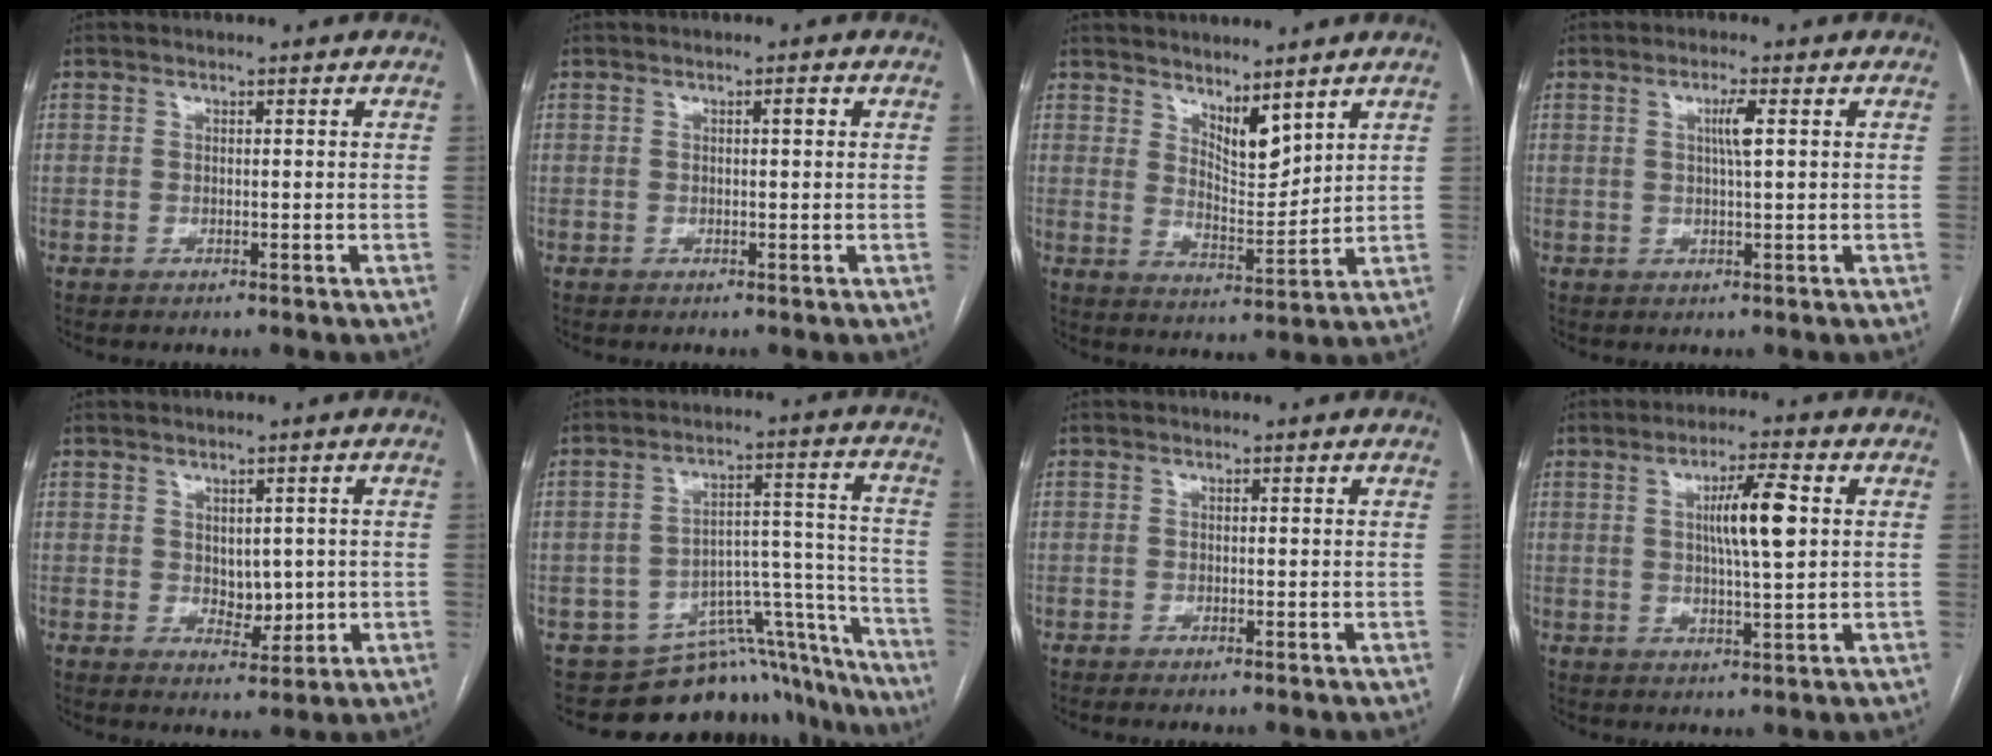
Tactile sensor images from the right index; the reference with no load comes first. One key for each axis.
{"total": 0.9, "fx": 0.2, "fy": 0.1, "fz": 0.9, "tx": -0.013, "ty": 0.003, "tz": 0.002}
{"total": 6.2, "fx": 4.8, "fy": 1.7, "fz": 3.6, "tx": -0.065, "ty": -0.015, "tz": 0.094}
{"total": 3.0, "fx": 0.8, "fy": -0.1, "fz": 2.9, "tx": -0.052, "ty": -0.001, "tz": 0.013}
{"total": 4.1, "fx": 0.3, "fy": 2.6, "fz": 3.1, "tx": -0.040, "ty": -0.002, "tz": 0.016}
{"total": 17.0, "fx": -14.8, "fy": 7.4, "fz": 3.9, "tx": -0.009, "ty": 0.092, "tz": -0.190}
{"total": 0.9, "fx": -0.8, "fy": -0.1, "fz": 0.5, "tx": -0.006, "ty": 0.000, "tz": -0.012}
{"total": 7.6, "fx": 1.5, "fy": 0.6, "fz": 7.5, "tx": -0.127, "ty": 0.004, "tz": 0.024}